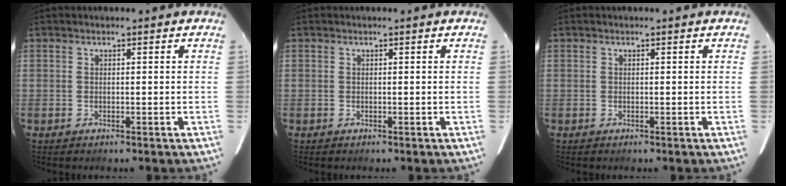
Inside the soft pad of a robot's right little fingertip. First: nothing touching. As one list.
[{"total": 0.0}, {"total": 0.0}]